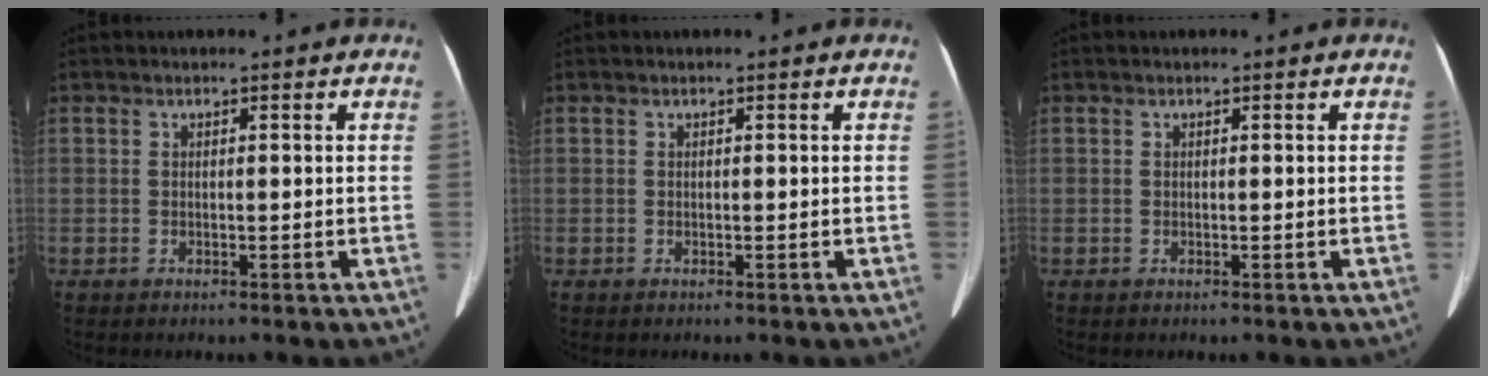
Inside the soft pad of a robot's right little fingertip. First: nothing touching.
{"total": 0.0}
{"total": 0.0}